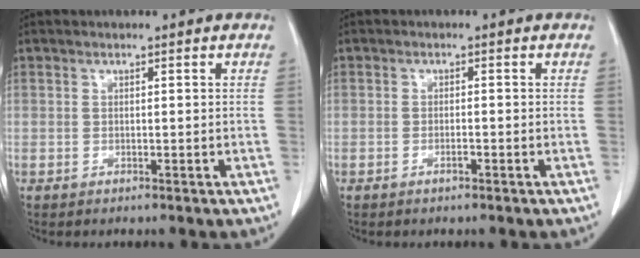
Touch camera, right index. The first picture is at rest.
{"total": 1.1, "force": [-0.7, 0.2, 0.9], "torque": [-0.017, 0.000, -0.011]}